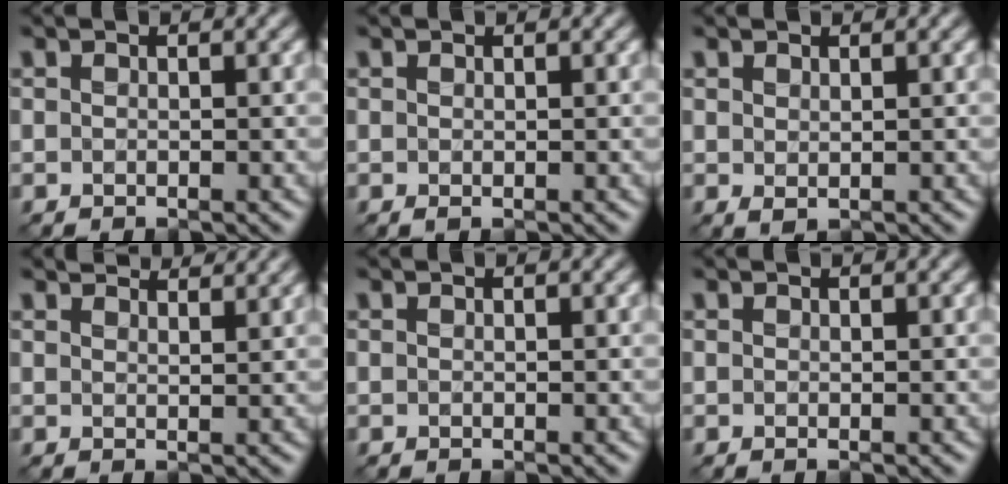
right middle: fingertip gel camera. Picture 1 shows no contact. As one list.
[{"total": 0.0}, {"total": 0.5, "force": [0.4, 0.2, 0.2], "torque": [-0.007, 0.000, 0.013]}, {"total": 3.8, "force": [3.7, 0.6, 0.9], "torque": [-0.010, 0.005, 0.044]}, {"total": 0.0}, {"total": 0.0}]